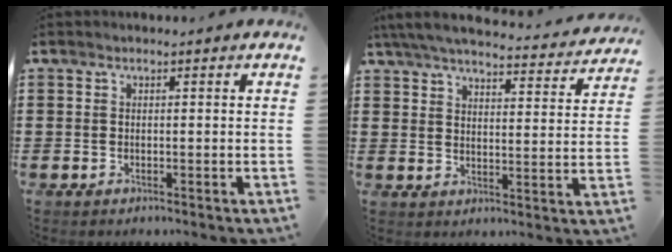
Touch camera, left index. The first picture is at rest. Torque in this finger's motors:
{"motor_torque": [1.40, -0.74, 0.57, 0.11]}